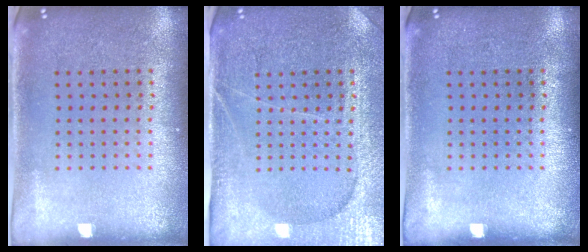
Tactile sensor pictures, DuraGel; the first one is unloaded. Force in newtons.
{"total": 4.0, "press": 3.7, "slide": 1.6}
{"total": 0.0}